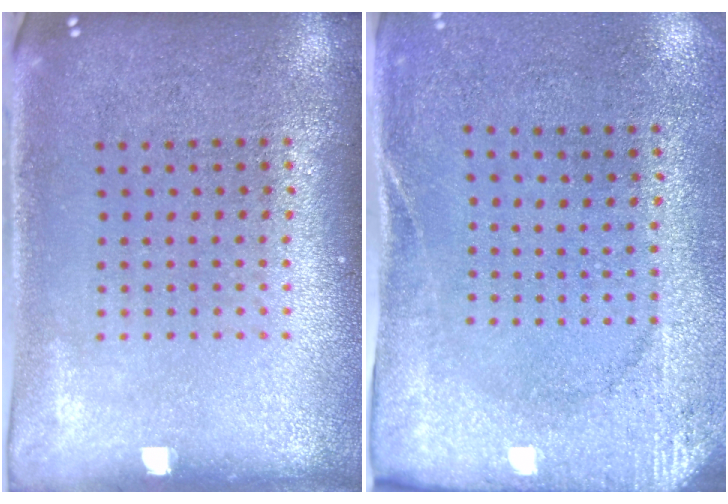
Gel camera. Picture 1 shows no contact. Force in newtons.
{"total": 2.6, "press": 2.0, "slide": 1.6}